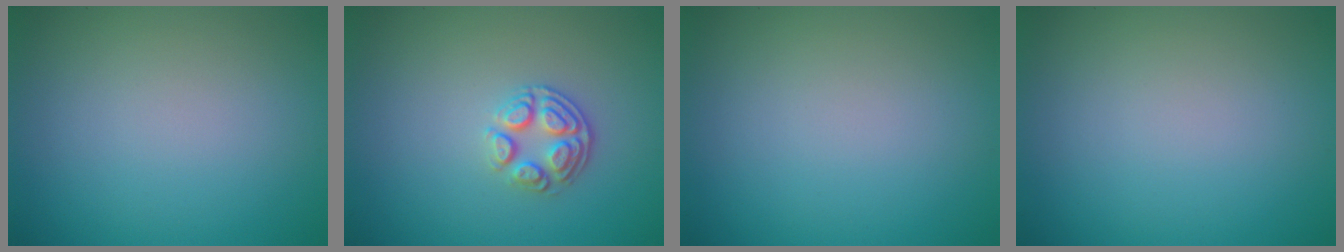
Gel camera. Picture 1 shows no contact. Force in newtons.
{"total": 2.8, "press": 2.6, "slide": 1.2}
{"total": 0.0}
{"total": 0.0}